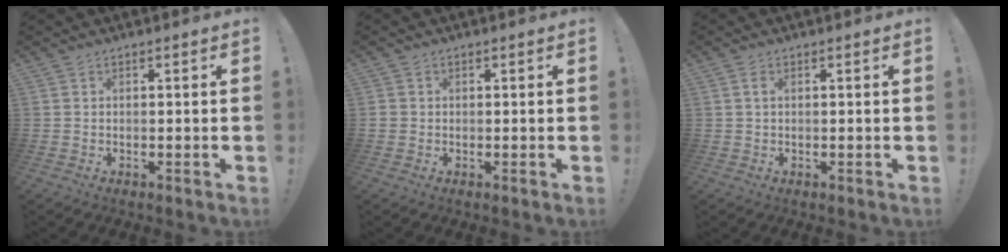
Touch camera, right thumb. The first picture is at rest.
{"total": 1.1, "force": [-0.2, 1.0, 0.4], "torque": [-0.013, 0.005, -0.002]}
{"total": 1.3, "force": [0.2, 0.6, 1.1], "torque": [-0.026, 0.004, 0.004]}